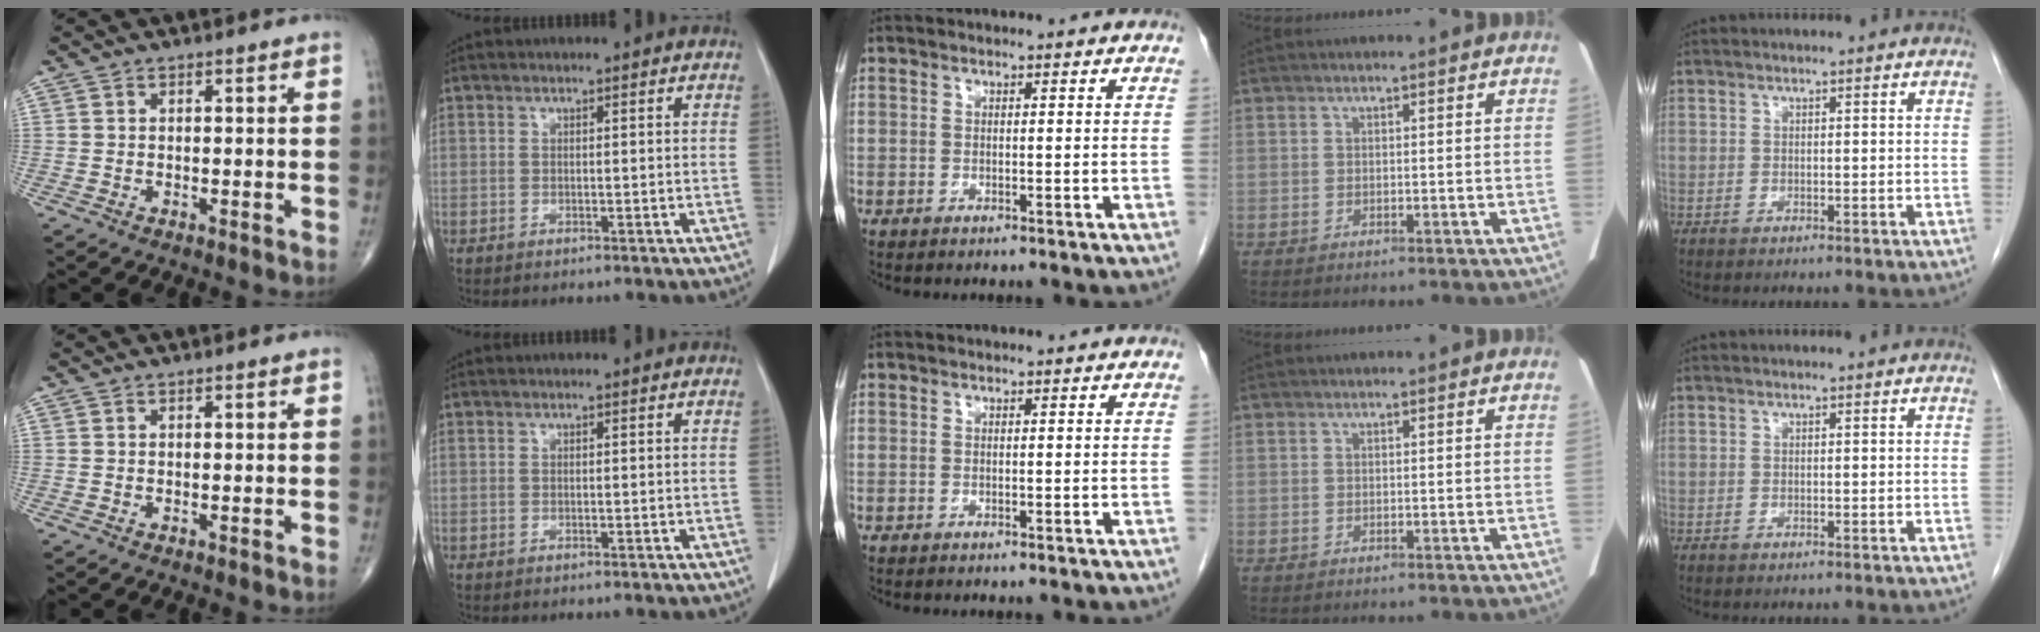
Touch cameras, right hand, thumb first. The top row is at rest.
{}